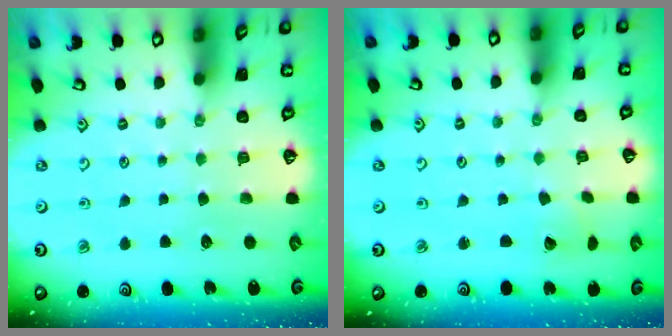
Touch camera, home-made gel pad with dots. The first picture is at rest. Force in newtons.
{"total": 2.3, "press": 2.3, "slide": 0.0}